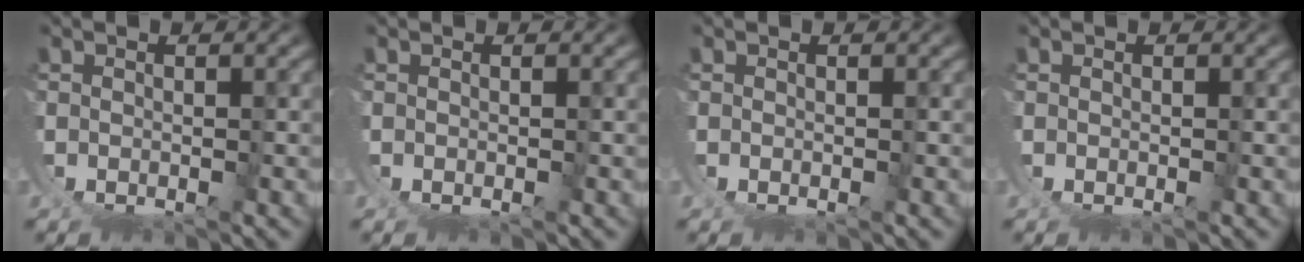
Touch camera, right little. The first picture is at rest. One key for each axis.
{"total": 0.0}
{"total": 0.0}
{"total": 0.0}